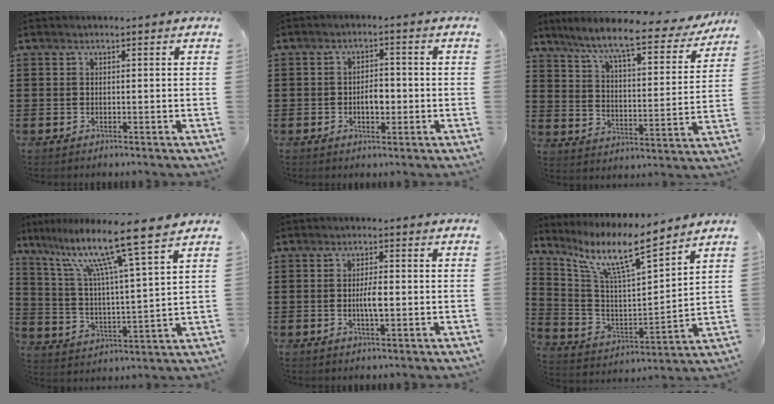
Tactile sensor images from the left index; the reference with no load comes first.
{"total": 3.3, "force": [-0.6, 1.7, 2.8], "torque": [-0.047, 0.000, -0.015]}
{"total": 9.0, "force": [7.4, 0.3, 5.1], "torque": [-0.126, -0.047, 0.120]}
{"total": 12.0, "force": [9.0, -0.1, 7.9], "torque": [-0.175, -0.050, 0.143]}
{"total": 3.3, "force": [-0.4, 0.8, 3.2], "torque": [-0.058, 0.001, -0.007]}
{"total": 11.3, "force": [8.4, 1.4, 7.4], "torque": [-0.171, -0.043, 0.142]}